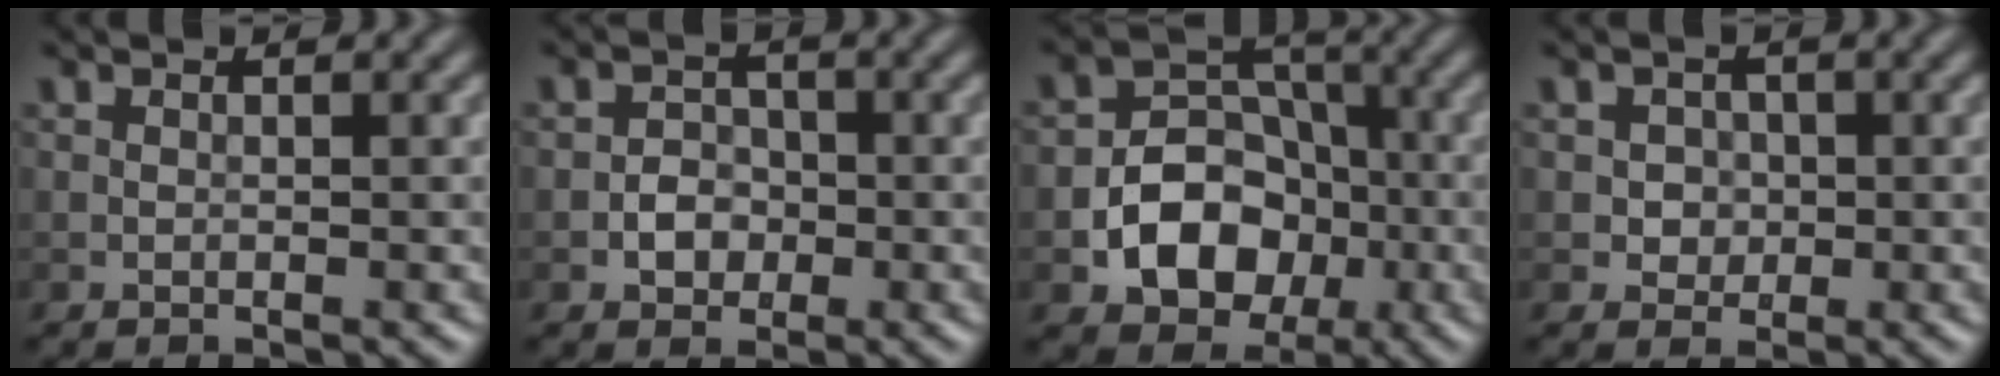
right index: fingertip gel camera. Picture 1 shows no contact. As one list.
[{"total": 2.2, "force": [-0.7, 1.9, 1.0], "torque": [-0.010, 0.001, -0.016]}, {"total": 7.2, "force": [-2.2, 5.5, 4.0], "torque": [-0.055, -0.004, -0.039]}, {"total": 1.8, "force": [0.0, 1.7, 0.6], "torque": [0.005, 0.000, -0.001]}]